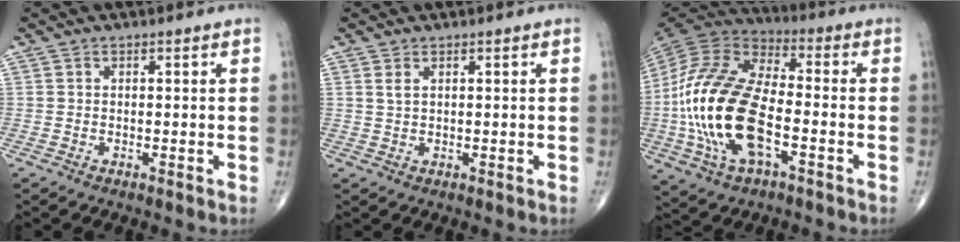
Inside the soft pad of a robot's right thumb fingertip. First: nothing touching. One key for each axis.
{"total": 1.1, "fx": 0.6, "fy": 0.5, "fz": 0.7, "tx": -0.015, "ty": 0.005, "tz": 0.015}
{"total": 22.7, "fx": -4.8, "fy": 11.1, "fz": 19.2, "tx": -0.412, "ty": 0.018, "tz": -0.088}